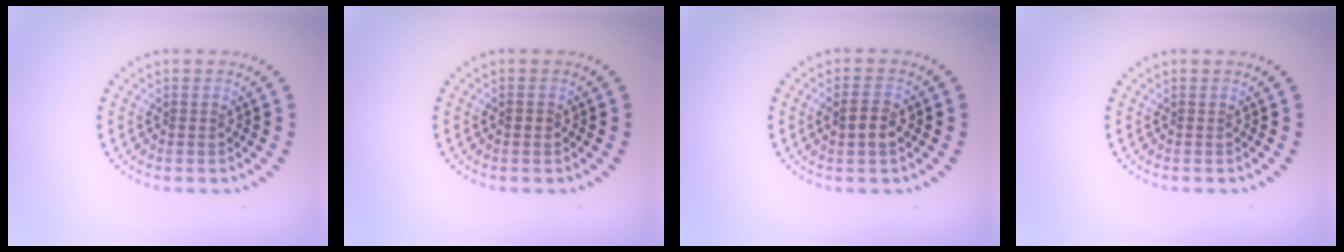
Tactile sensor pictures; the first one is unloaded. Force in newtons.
{"total": 0.7, "press": 0.7, "slide": 0.1}
{"total": 2.3, "press": 2.3, "slide": 0.3}
{"total": 0.0}